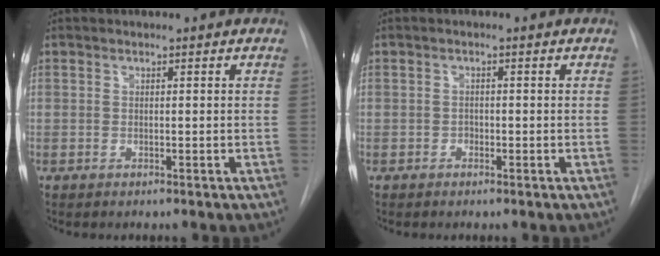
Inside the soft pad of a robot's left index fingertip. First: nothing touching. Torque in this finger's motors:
{"motor_torque": [-0.31, 0.26, -0.04, -0.01]}